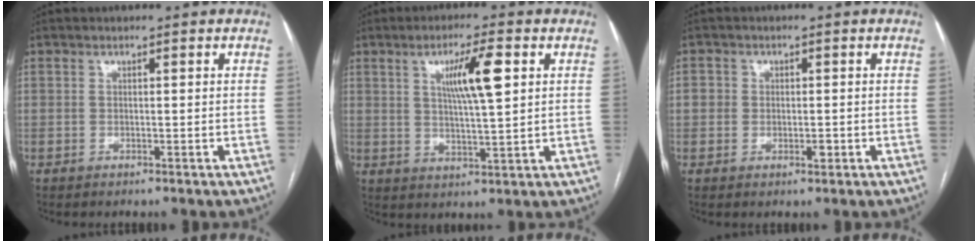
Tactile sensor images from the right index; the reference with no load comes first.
{"total": 8.0, "force": [2.7, 0.8, 7.5], "torque": [-0.131, 0.004, 0.047]}
{"total": 2.8, "force": [-0.5, 2.4, 1.5], "torque": [-0.014, 0.006, -0.007]}